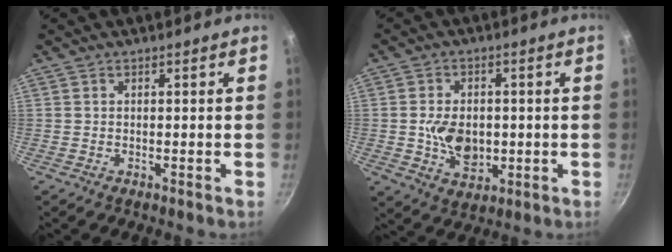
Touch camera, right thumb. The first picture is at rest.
{"total": 8.9, "force": [-0.5, 6.3, 6.3], "torque": [-0.088, -0.005, -0.004]}